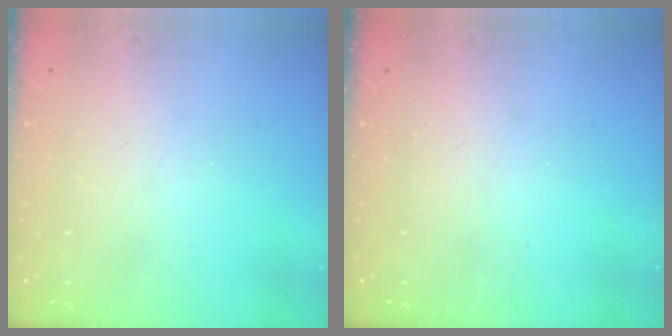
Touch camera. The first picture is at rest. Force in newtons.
{"total": 0.0}